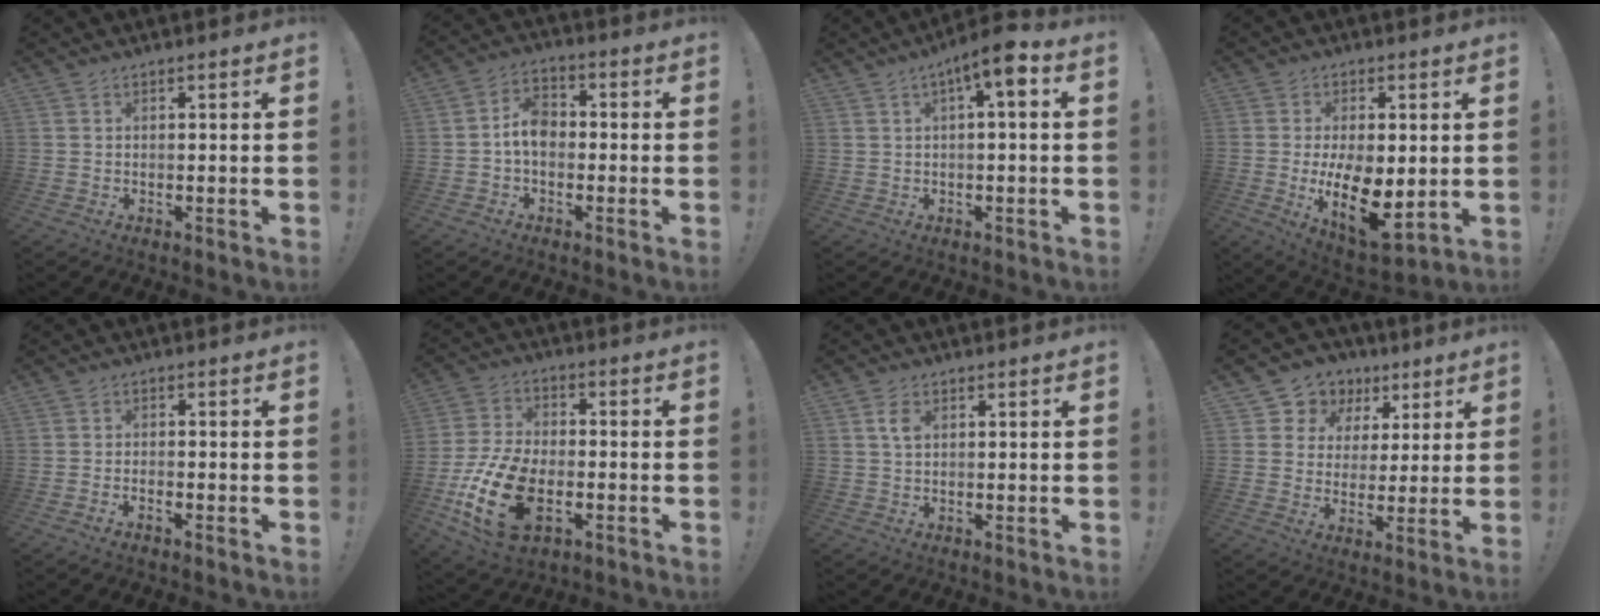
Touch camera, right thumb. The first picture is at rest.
{"total": 7.8, "force": [-1.1, 5.3, 5.6], "torque": [-0.106, 0.012, -0.017]}
{"total": 6.6, "force": [1.9, 1.1, 6.2], "torque": [-0.100, -0.009, 0.026]}
{"total": 15.3, "force": [-1.3, 8.2, 12.8], "torque": [-0.219, -0.018, -0.010]}
{"total": 1.6, "force": [-1.4, 0.2, 0.6], "torque": [-0.014, 0.005, -0.024]}
{"total": 19.1, "force": [-6.2, 11.5, 13.9], "torque": [-0.266, 0.033, -0.096]}
{"total": 3.3, "force": [1.1, 1.8, 2.5], "torque": [-0.043, 0.001, 0.018]}
{"total": 8.4, "force": [3.5, 7.5, 1.8], "torque": [-0.025, -0.026, 0.071]}